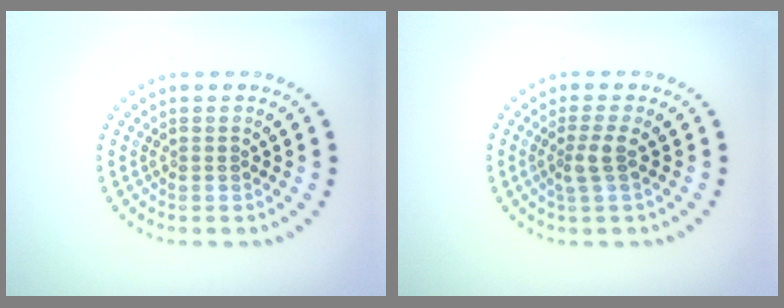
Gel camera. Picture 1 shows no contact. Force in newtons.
{"total": 1.9, "press": 1.4, "slide": 1.2}